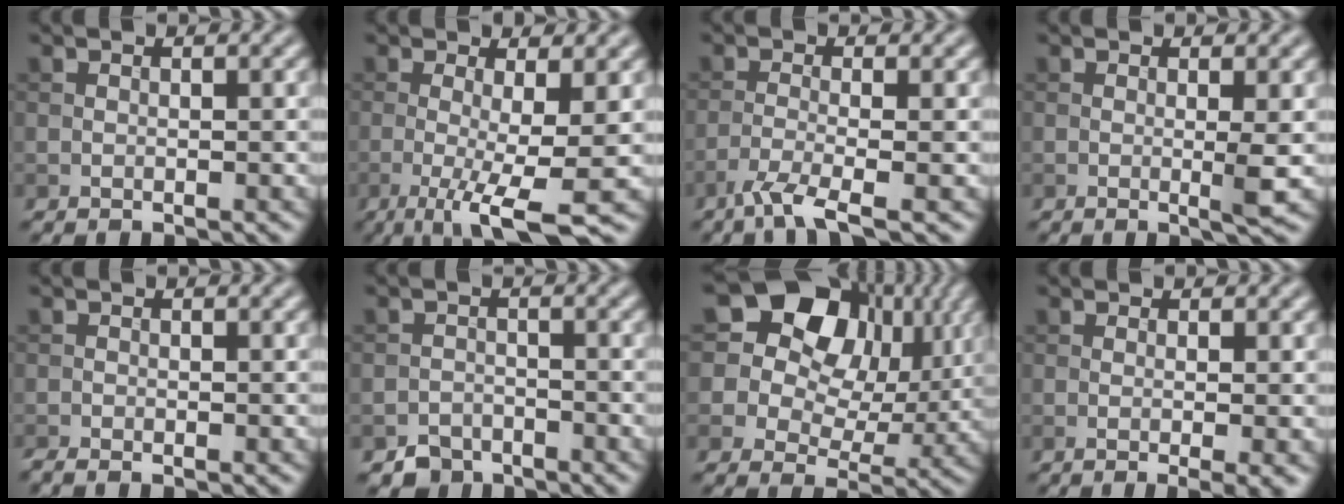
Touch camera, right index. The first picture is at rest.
{"total": 7.0, "force": [-1.6, 1.4, 6.7], "torque": [-0.101, -0.013, -0.026]}
{"total": 3.5, "force": [-2.2, 0.5, 2.6], "torque": [-0.049, -0.002, -0.058]}
{"total": 2.1, "force": [0.0, 0.2, 2.1], "torque": [-0.034, -0.005, -0.005]}
{"total": 1.0, "force": [-0.9, 0.1, 0.4], "torque": [-0.008, -0.006, -0.020]}
{"total": 2.3, "force": [-2.0, 1.2, 0.1], "torque": [0.007, 0.006, -0.039]}
{"total": 17.5, "force": [7.6, 13.3, 8.5], "torque": [-0.192, 0.070, 0.114]}
{"total": 3.3, "force": [-0.4, 0.7, 3.2], "torque": [-0.041, -0.002, -0.006]}